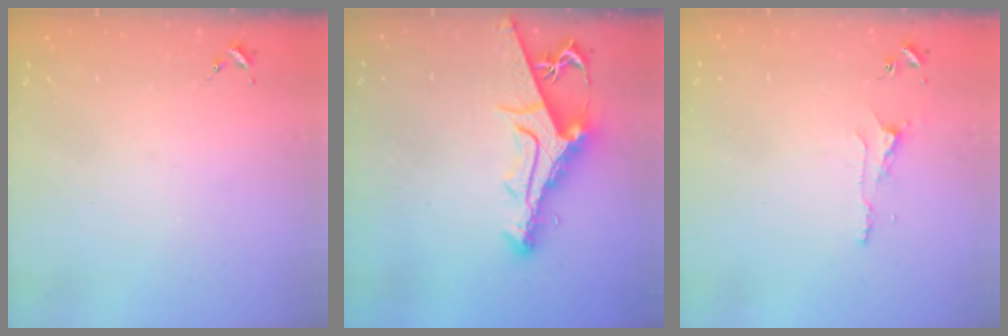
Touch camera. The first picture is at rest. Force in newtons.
{"total": 10.7, "press": 10.7, "slide": 1.1}
{"total": 5.3, "press": 5.2, "slide": 0.5}